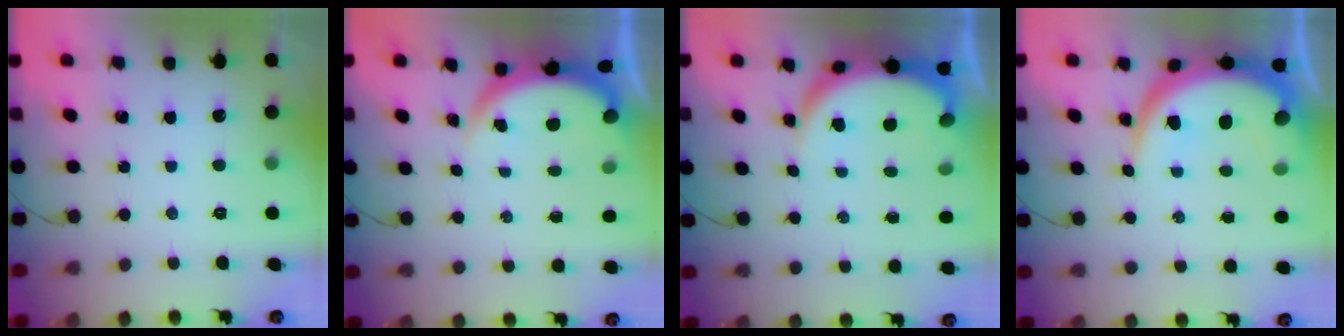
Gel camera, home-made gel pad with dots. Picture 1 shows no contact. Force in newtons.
{"total": 3.8, "press": 3.8, "slide": 0.1}
{"total": 8.1, "press": 8.0, "slide": 0.9}
{"total": 13.2, "press": 13.2, "slide": 1.2}